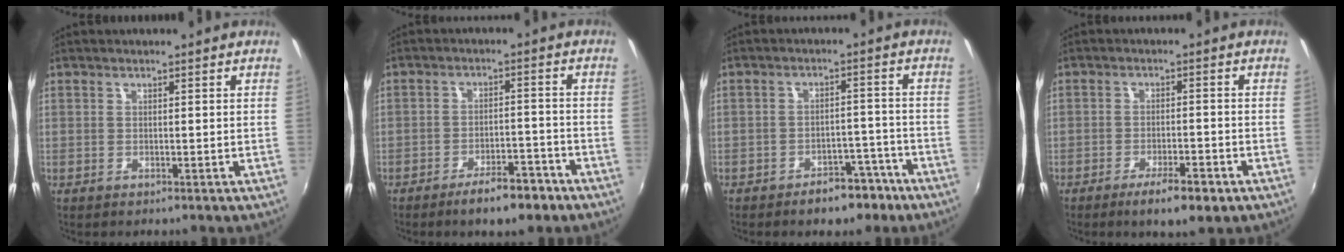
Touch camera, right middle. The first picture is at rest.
{"total": 7.3, "force": [-5.3, 2.3, 4.5], "torque": [-0.082, 0.006, -0.072]}
{"total": 7.0, "force": [-5.3, 3.6, 3.0], "torque": [-0.056, 0.024, -0.057]}
{"total": 6.4, "force": [-4.1, 1.3, 4.8], "torque": [-0.095, -0.011, -0.061]}